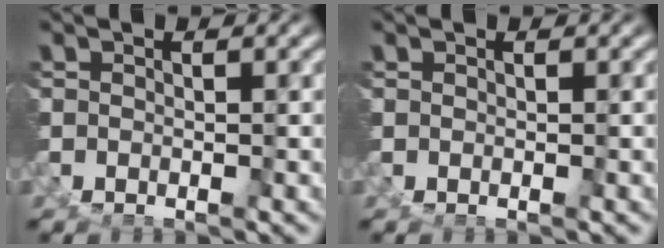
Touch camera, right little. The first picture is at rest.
{"total": 0.0}